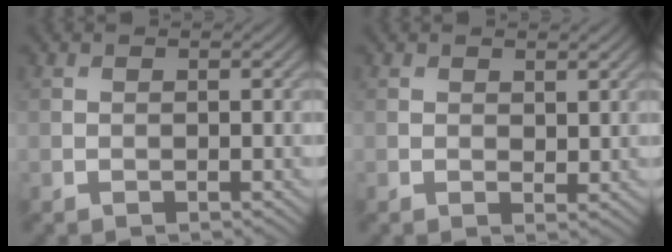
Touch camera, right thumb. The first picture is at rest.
{"total": 1.3, "force": [0.9, 0.7, 0.7], "torque": [-0.011, -0.005, 0.018]}